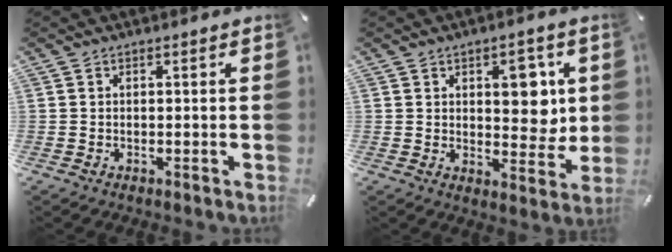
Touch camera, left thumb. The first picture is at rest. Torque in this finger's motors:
{"motor_torque": [1.66, 1.17, 0.90, -0.30, 0.03]}